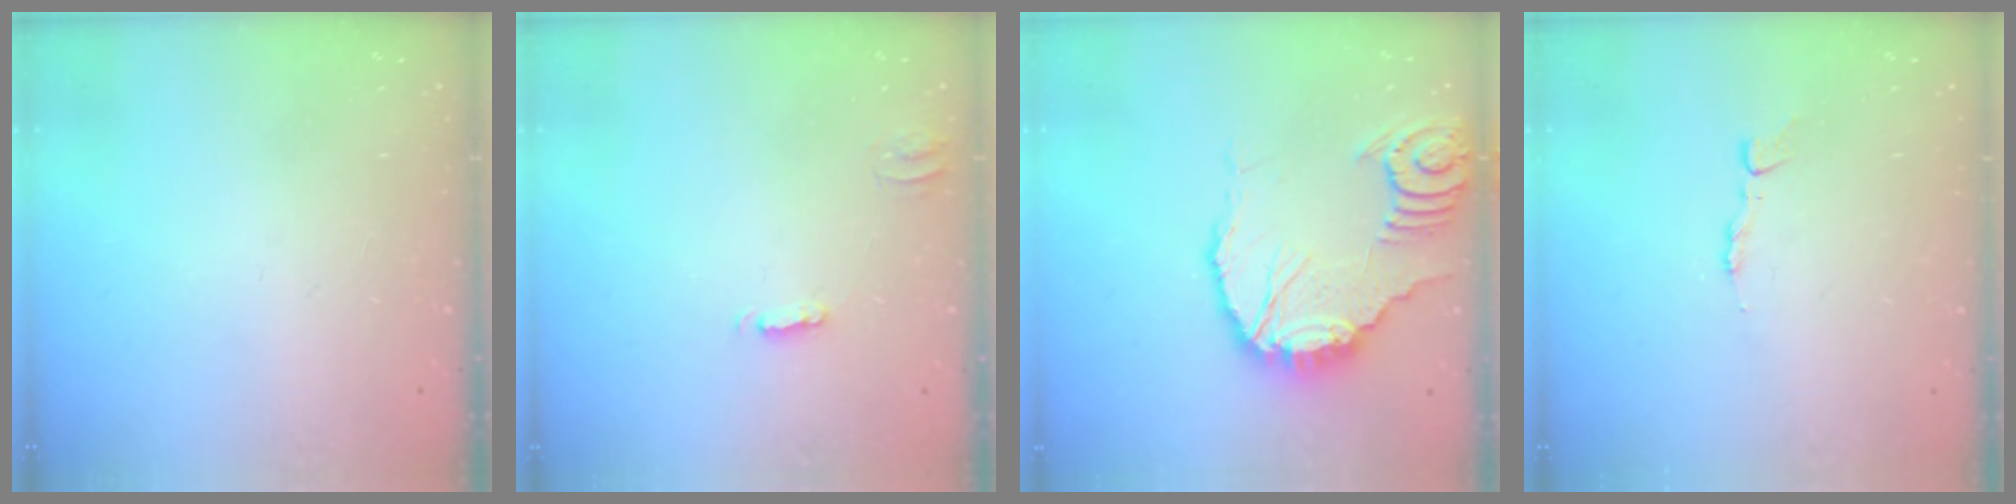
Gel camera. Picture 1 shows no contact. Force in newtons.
{"total": 2.5, "press": 2.5, "slide": 0.2}
{"total": 13.3, "press": 13.3, "slide": 1.6}
{"total": 3.5, "press": 3.5, "slide": 0.3}